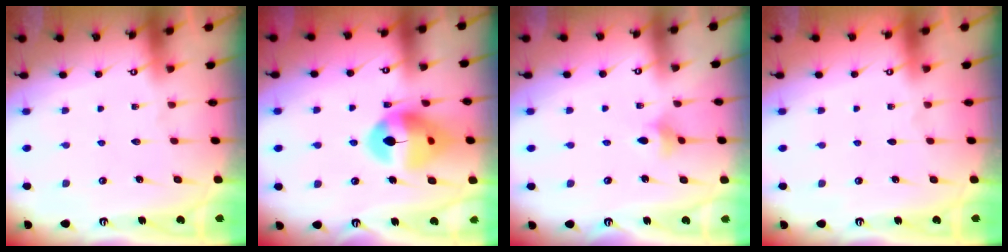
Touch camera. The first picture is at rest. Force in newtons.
{"total": 14.5, "press": 14.4, "slide": 1.7}
{"total": 3.6, "press": 3.5, "slide": 0.8}
{"total": 0.0}